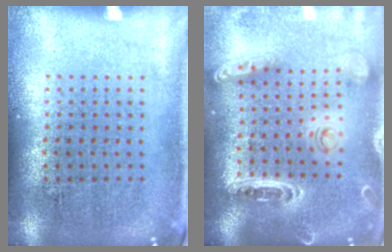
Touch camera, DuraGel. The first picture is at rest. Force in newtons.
{"total": 1.5, "press": 1.5, "slide": 0.1}